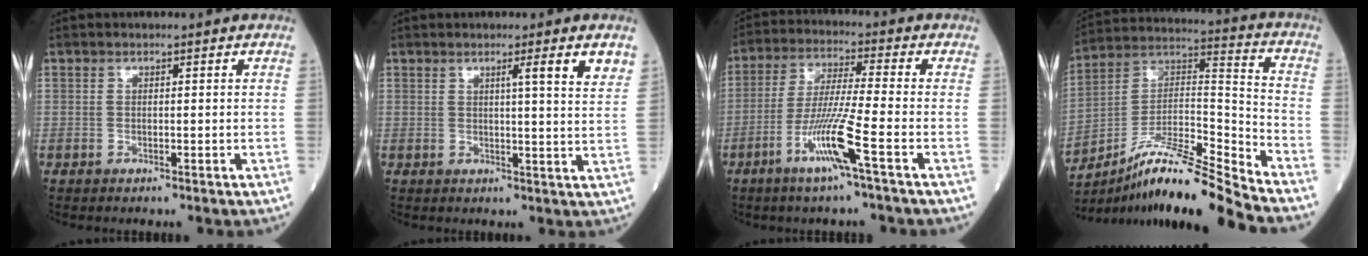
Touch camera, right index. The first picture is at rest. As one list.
[{"total": 5.1, "force": [2.9, -0.7, 4.1], "torque": [-0.055, -0.011, 0.034]}, {"total": 9.5, "force": [-4.5, -1.2, 8.3], "torque": [-0.163, -0.014, -0.092]}, {"total": 16.8, "force": [-14.1, -1.1, 9.1], "torque": [-0.154, 0.023, -0.248]}]